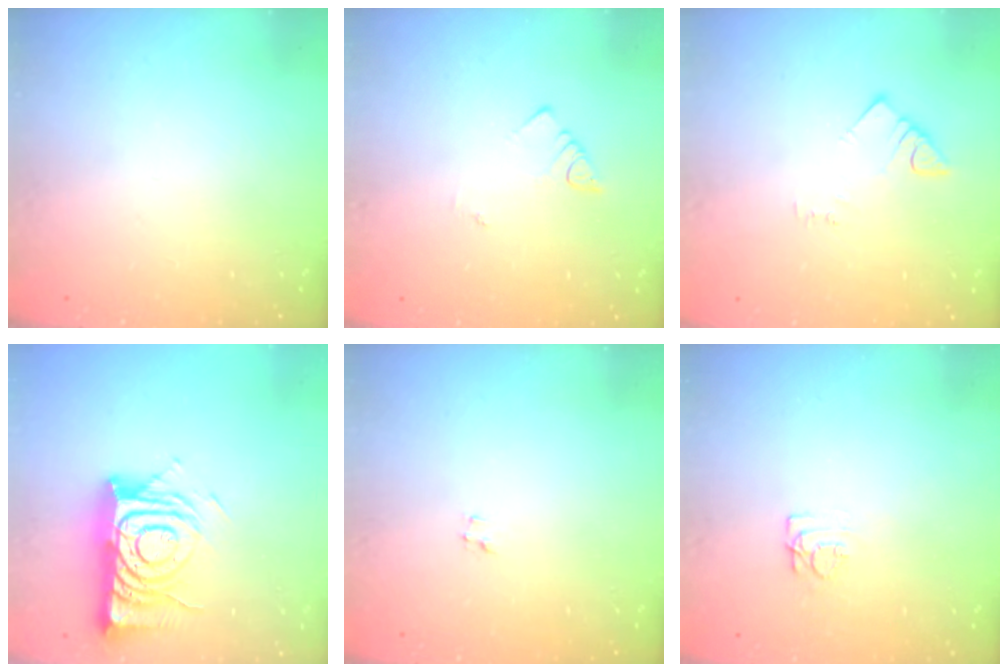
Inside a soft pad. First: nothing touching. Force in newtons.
{"total": 2.1, "press": 2.1, "slide": 0.4}
{"total": 2.5, "press": 2.4, "slide": 0.4}
{"total": 12.4, "press": 12.4, "slide": 0.9}
{"total": 2.0, "press": 2.0, "slide": 0.2}
{"total": 6.8, "press": 6.8, "slide": 0.8}